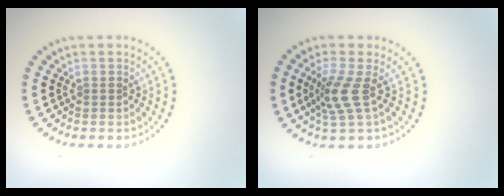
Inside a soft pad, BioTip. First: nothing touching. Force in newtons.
{"total": 2.8, "press": 2.0, "slide": 1.9}